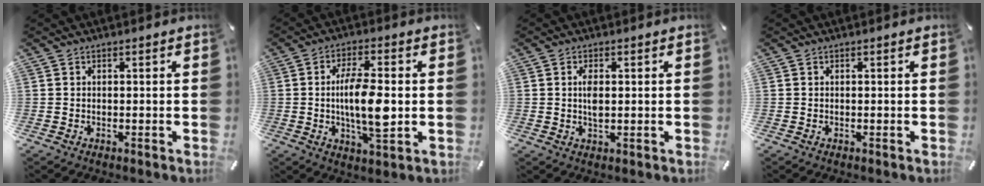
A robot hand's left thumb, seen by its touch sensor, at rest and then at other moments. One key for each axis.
{"total": 11.2, "fx": -0.5, "fy": 3.7, "fz": 10.6, "tx": -0.190, "ty": -0.008, "tz": -0.013}
{"total": 3.4, "fx": 0.4, "fy": 1.4, "fz": 3.0, "tx": -0.069, "ty": 0.001, "tz": 0.002}
{"total": 0.0}